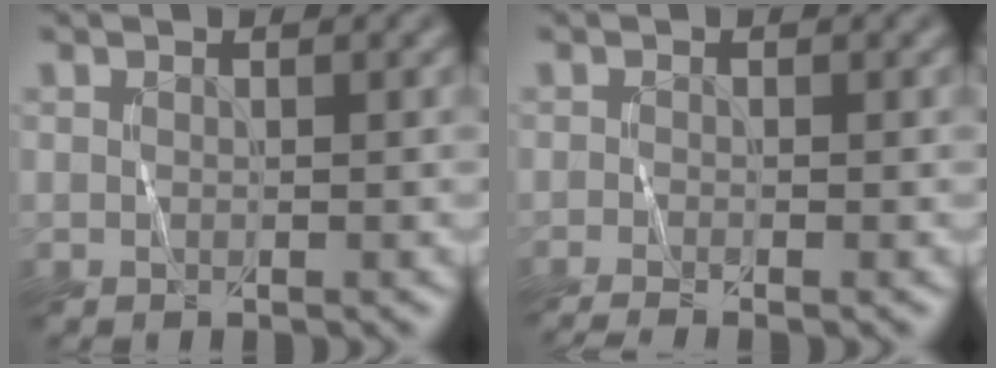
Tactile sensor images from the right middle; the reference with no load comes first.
{"total": 2.9, "force": [-1.7, 0.7, 2.2], "torque": [-0.037, -0.007, -0.033]}